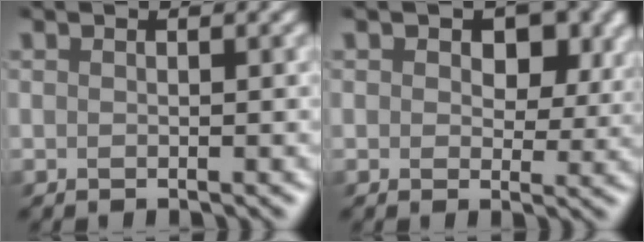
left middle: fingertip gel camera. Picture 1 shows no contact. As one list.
[{"total": 7.0, "force": [2.3, 4.8, 4.6], "torque": [-0.053, 0.020, 0.021]}]